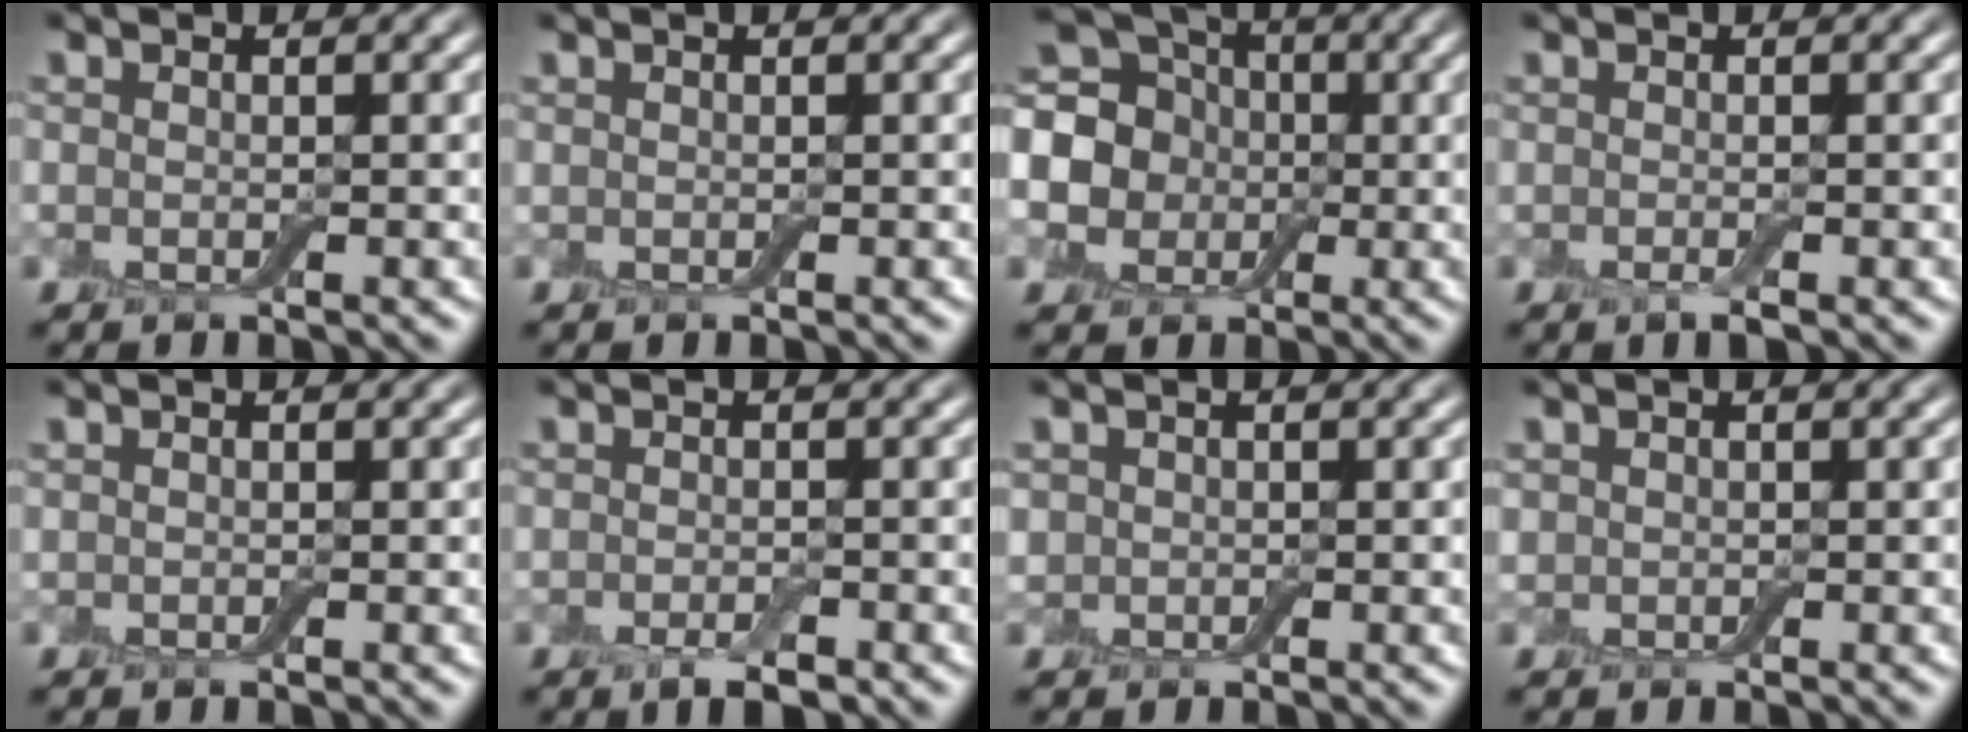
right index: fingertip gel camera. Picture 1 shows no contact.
{"total": 0.0}
{"total": 11.7, "force": [0.1, 10.6, 5.0], "torque": [-0.146, 0.029, -0.028]}
{"total": 1.0, "force": [-0.4, 0.1, 0.9], "torque": [-0.017, -0.007, -0.009]}
{"total": 0.0}
{"total": 2.2, "force": [-1.2, 0.8, 1.6], "torque": [-0.026, -0.003, -0.019]}
{"total": 0.9, "force": [0.3, 0.8, 0.1], "torque": [0.000, 0.001, 0.004]}
{"total": 0.6, "force": [0.3, 0.5, 0.0], "torque": [0.002, 0.001, 0.007]}